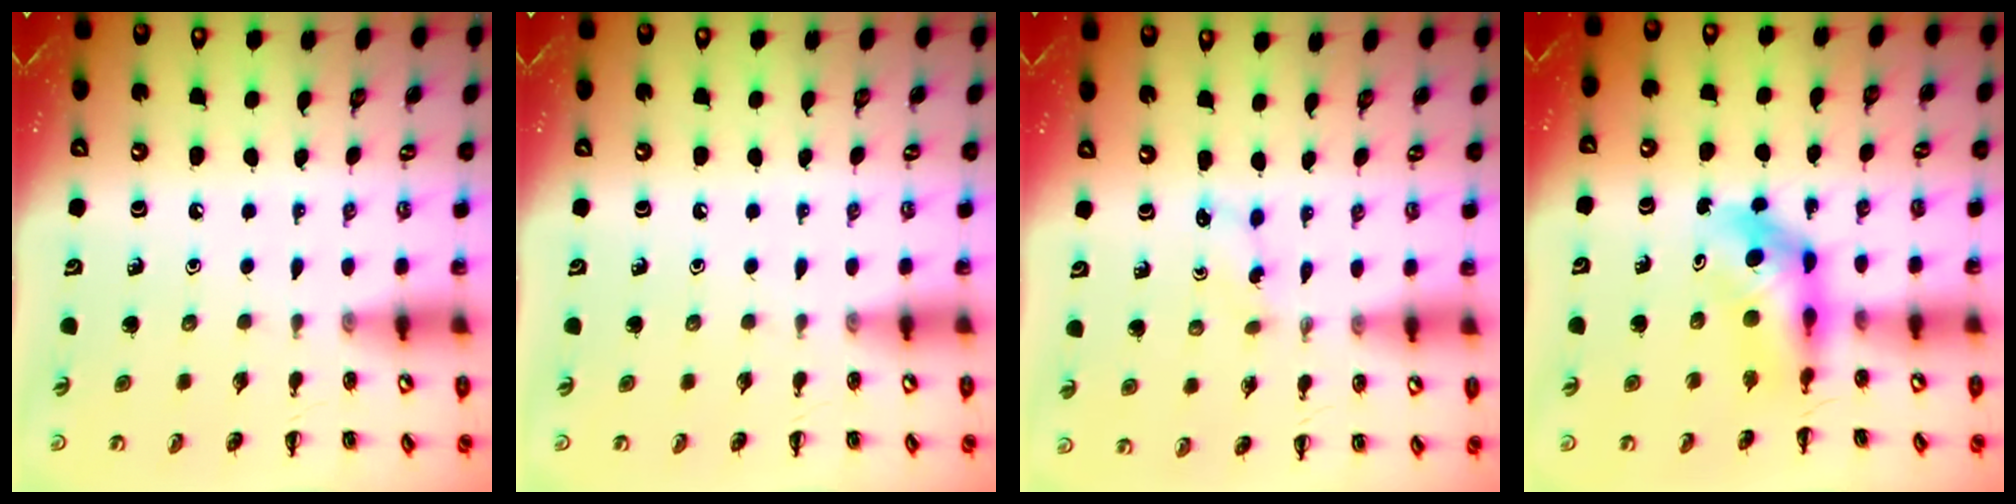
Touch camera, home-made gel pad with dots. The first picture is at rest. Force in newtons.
{"total": 0.0}
{"total": 2.6, "press": 2.5, "slide": 0.8}
{"total": 5.2, "press": 5.1, "slide": 0.9}